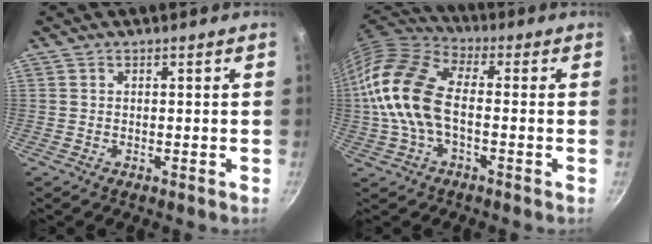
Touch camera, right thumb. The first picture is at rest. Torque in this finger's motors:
{"motor_torque": [-0.76, 1.30, 1.92, 0.08, 0.77]}